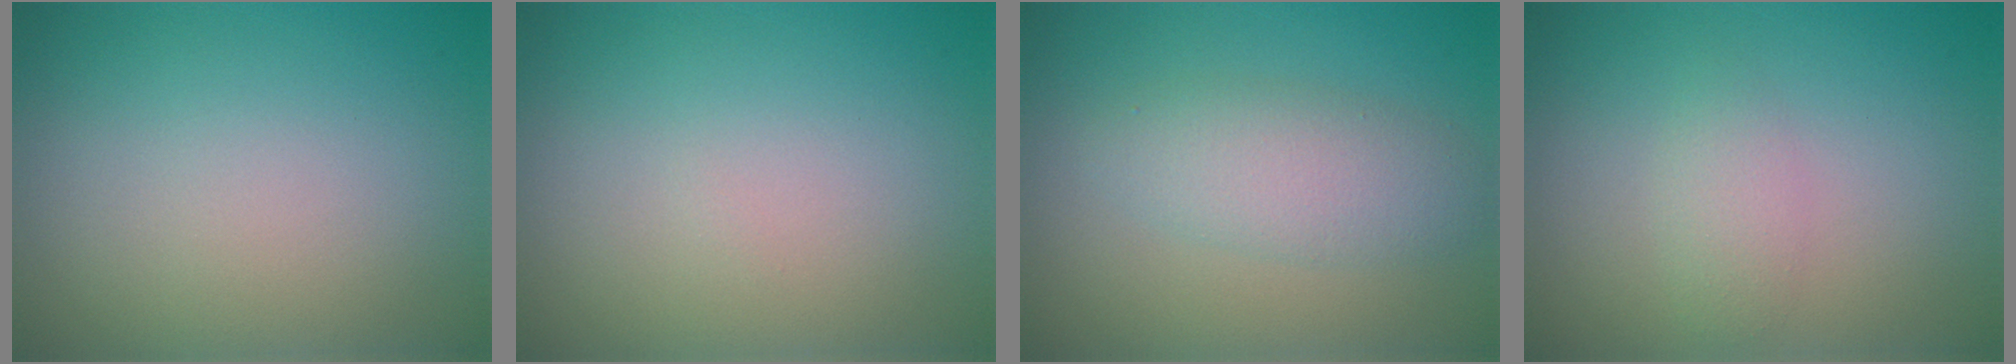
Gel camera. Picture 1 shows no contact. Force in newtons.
{"total": 0.0}
{"total": 3.6, "press": 3.6, "slide": 0.1}
{"total": 1.5, "press": 1.5, "slide": 0.0}